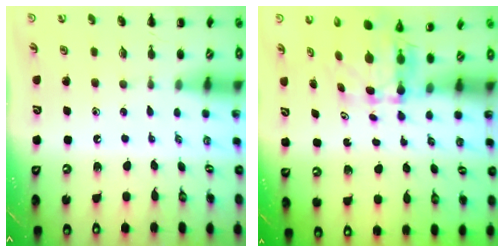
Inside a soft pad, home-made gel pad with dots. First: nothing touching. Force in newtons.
{"total": 4.9, "press": 4.8, "slide": 1.0}